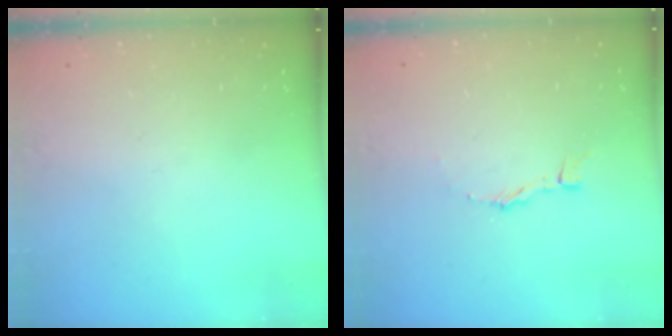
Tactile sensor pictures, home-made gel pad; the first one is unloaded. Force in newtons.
{"total": 2.5, "press": 2.5, "slide": 0.1}